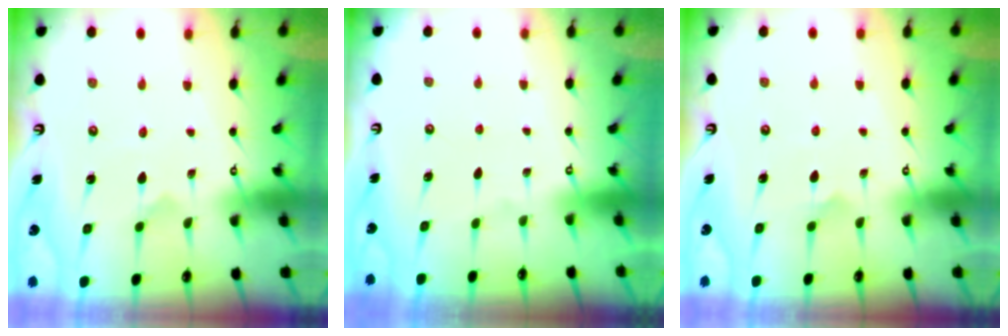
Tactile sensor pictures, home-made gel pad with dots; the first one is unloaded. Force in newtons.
{"total": 0.0}
{"total": 5.9, "press": 5.9, "slide": 0.5}